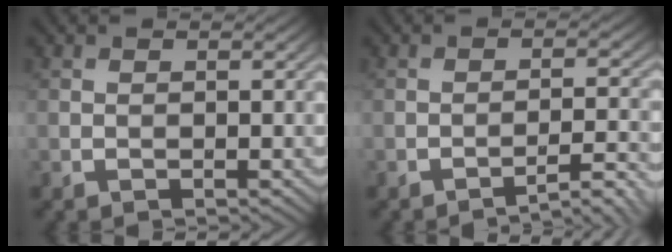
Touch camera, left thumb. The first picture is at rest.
{"total": 2.8, "force": [-2.5, -0.7, 0.9], "torque": [-0.012, 0.015, -0.036]}